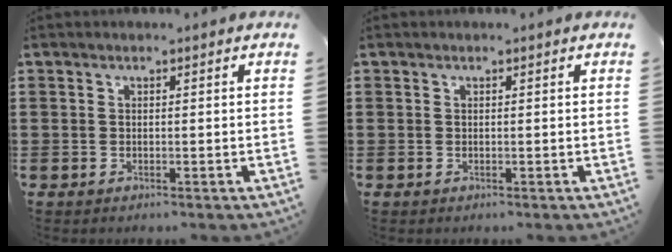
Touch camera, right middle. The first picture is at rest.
{"total": 0.0}